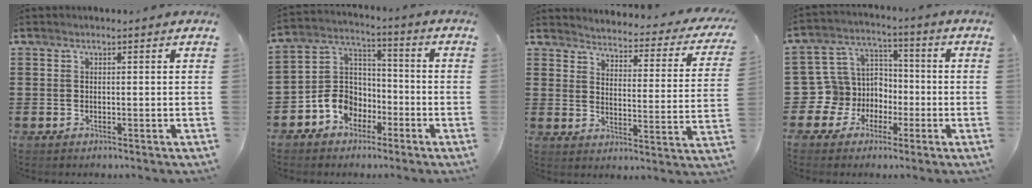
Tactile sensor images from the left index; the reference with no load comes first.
{"total": 7.4, "force": [-3.7, 6.1, 1.9], "torque": [-0.071, 0.014, -0.079]}
{"total": 2.9, "force": [2.9, -0.1, 0.4], "torque": [-0.023, -0.037, 0.040]}
{"total": 9.0, "force": [-2.1, 8.5, 1.9], "torque": [-0.096, 0.004, -0.040]}